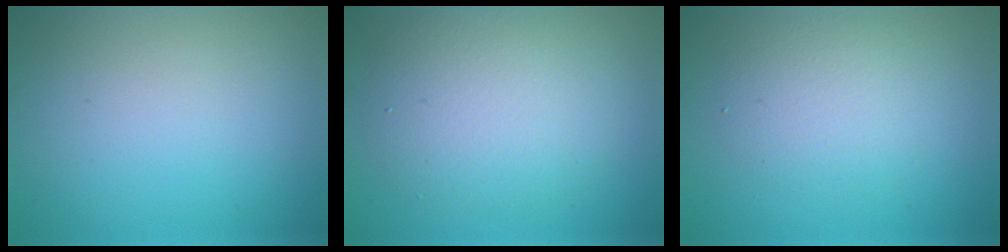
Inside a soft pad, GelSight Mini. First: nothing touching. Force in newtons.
{"total": 5.3, "press": 5.3, "slide": 0.2}
{"total": 2.9, "press": 2.9, "slide": 0.1}